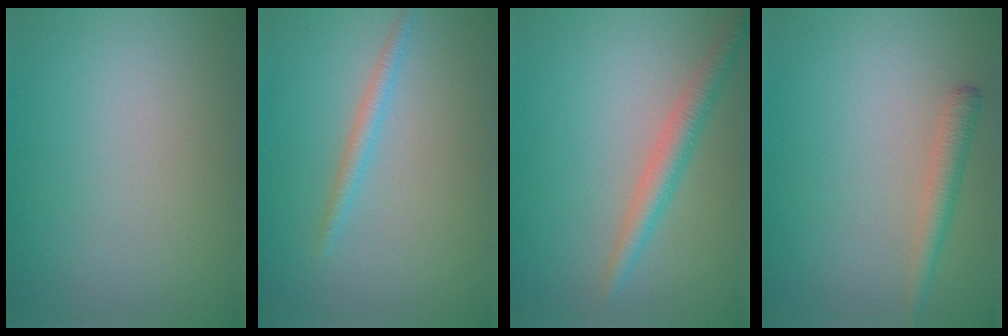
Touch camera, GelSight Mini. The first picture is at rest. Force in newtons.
{"total": 1.6, "press": 1.6, "slide": 0.1}
{"total": 2.7, "press": 2.7, "slide": 0.1}
{"total": 1.9, "press": 1.9, "slide": 0.1}